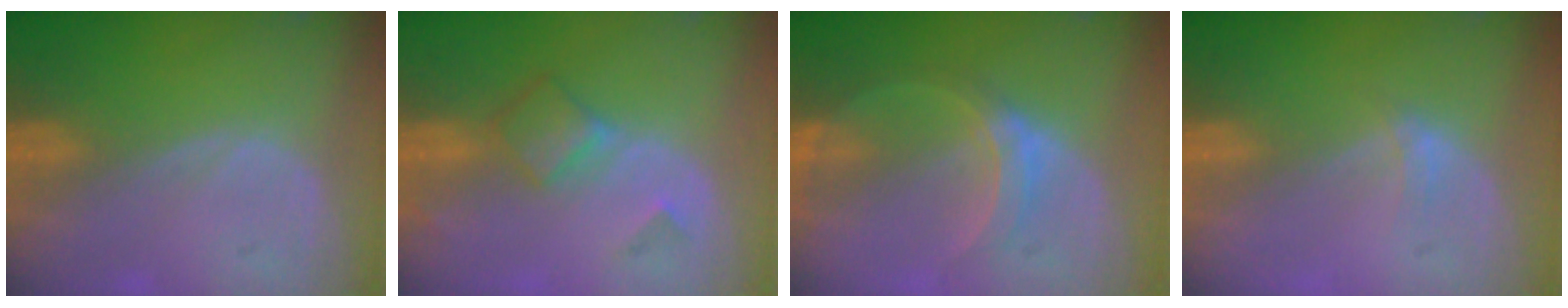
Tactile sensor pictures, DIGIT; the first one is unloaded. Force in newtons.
{"total": 5.1, "press": 4.4, "slide": 2.6}
{"total": 5.3, "press": 5.2, "slide": 0.8}
{"total": 1.6, "press": 1.3, "slide": 1.0}